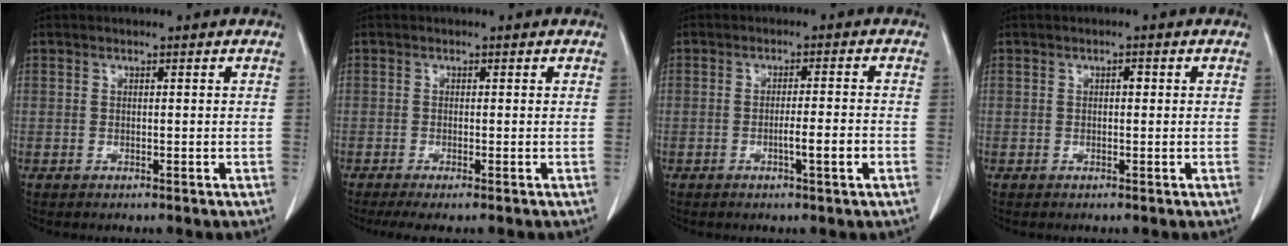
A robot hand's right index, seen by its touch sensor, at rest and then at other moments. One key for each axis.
{"total": 2.9, "fx": -2.1, "fy": 0.2, "fz": 1.9, "tx": -0.029, "ty": -0.006, "tz": -0.036}
{"total": 5.4, "fx": -2.0, "fy": -0.3, "fz": 5.0, "tx": -0.073, "ty": -0.004, "tz": -0.030}
{"total": 0.8, "fx": 0.1, "fy": 0.4, "fz": 0.6, "tx": -0.007, "ty": 0.003, "tz": 0.000}